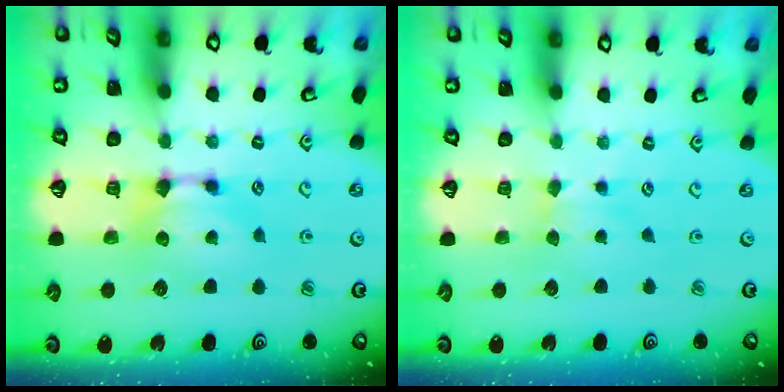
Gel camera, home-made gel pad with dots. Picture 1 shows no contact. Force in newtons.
{"total": 1.7, "press": 1.6, "slide": 0.5}